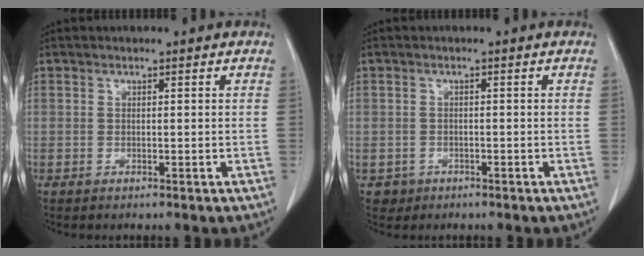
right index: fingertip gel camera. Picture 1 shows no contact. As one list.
[{"total": 2.1, "force": [-1.0, 1.8, -0.1], "torque": [0.003, 0.009, -0.016]}]